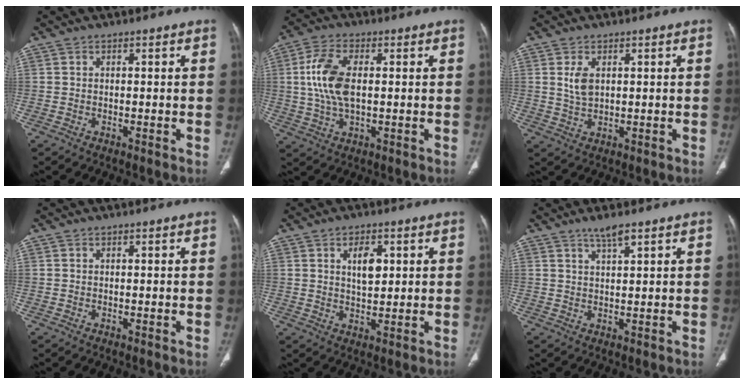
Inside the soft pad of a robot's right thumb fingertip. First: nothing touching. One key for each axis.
{"total": 10.2, "fx": 1.1, "fy": 5.3, "fz": 8.7, "tx": -0.187, "ty": 0.006, "tz": 0.022}
{"total": 3.9, "fx": 1.2, "fy": 2.2, "fz": 3.0, "tx": -0.059, "ty": -0.006, "tz": 0.029}
{"total": 0.0}
{"total": 5.3, "fx": 1.8, "fy": 2.8, "fz": 4.2, "tx": -0.056, "ty": -0.011, "tz": 0.032}
{"total": 3.1, "fx": 2.2, "fy": 0.3, "fz": 2.2, "tx": -0.045, "ty": -0.012, "tz": 0.044}